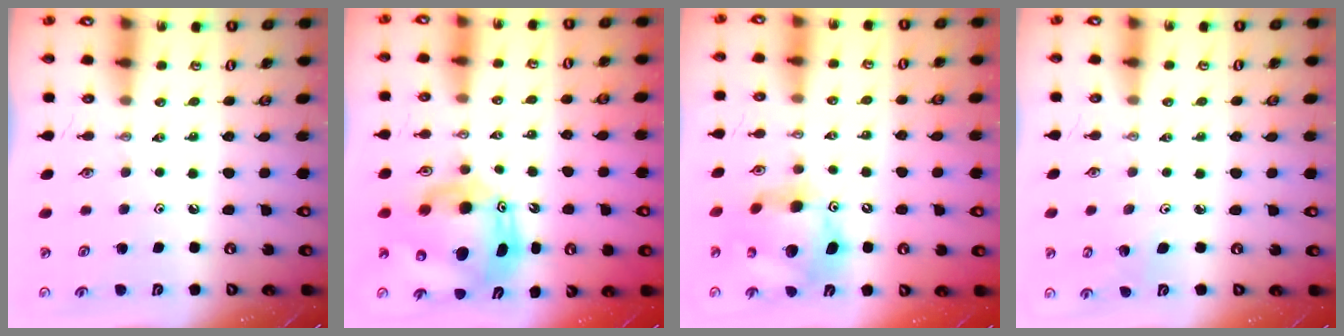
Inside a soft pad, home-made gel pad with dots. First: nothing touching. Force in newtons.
{"total": 14.4, "press": 14.2, "slide": 2.3}
{"total": 14.5, "press": 14.4, "slide": 1.3}
{"total": 3.7, "press": 3.7, "slide": 0.4}